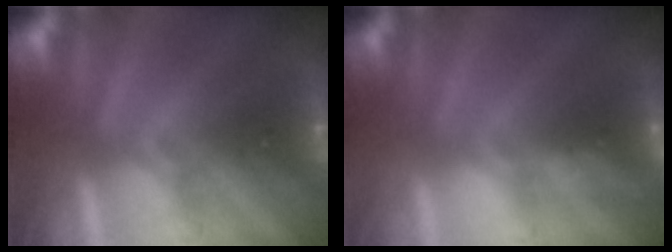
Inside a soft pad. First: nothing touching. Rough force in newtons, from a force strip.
{"total": 3.4}